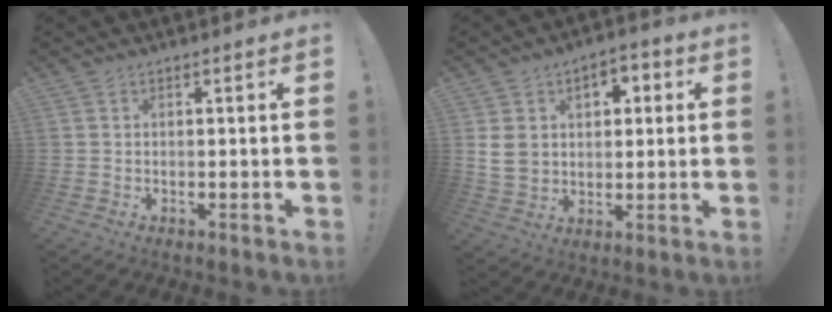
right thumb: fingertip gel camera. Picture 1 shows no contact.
{"total": 10.9, "force": [2.0, 9.1, 5.6], "torque": [-0.084, -0.001, 0.043]}